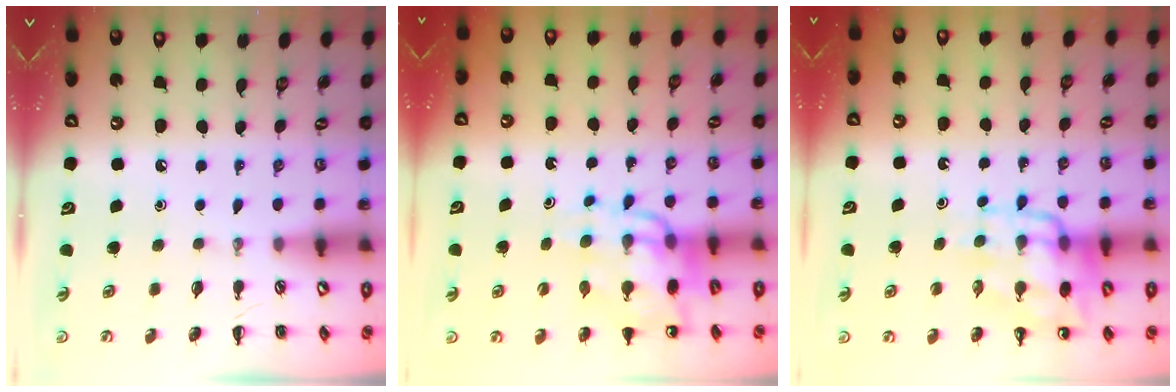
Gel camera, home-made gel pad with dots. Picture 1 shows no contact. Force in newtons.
{"total": 13.2, "press": 12.7, "slide": 3.7}
{"total": 13.1, "press": 12.7, "slide": 2.9}